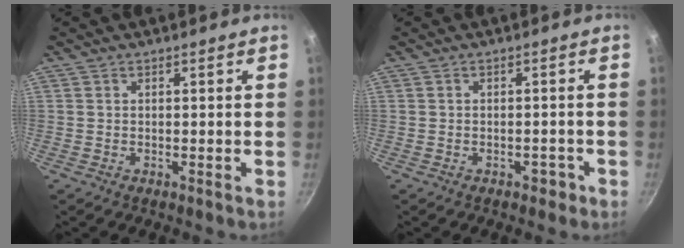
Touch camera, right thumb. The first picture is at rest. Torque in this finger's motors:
{"motor_torque": [-0.05, 0.29, -0.25, 0.22, 0.01]}